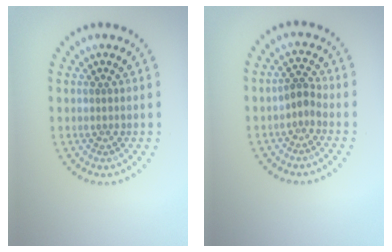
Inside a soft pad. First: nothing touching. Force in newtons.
{"total": 1.4, "press": 1.0, "slide": 1.0}